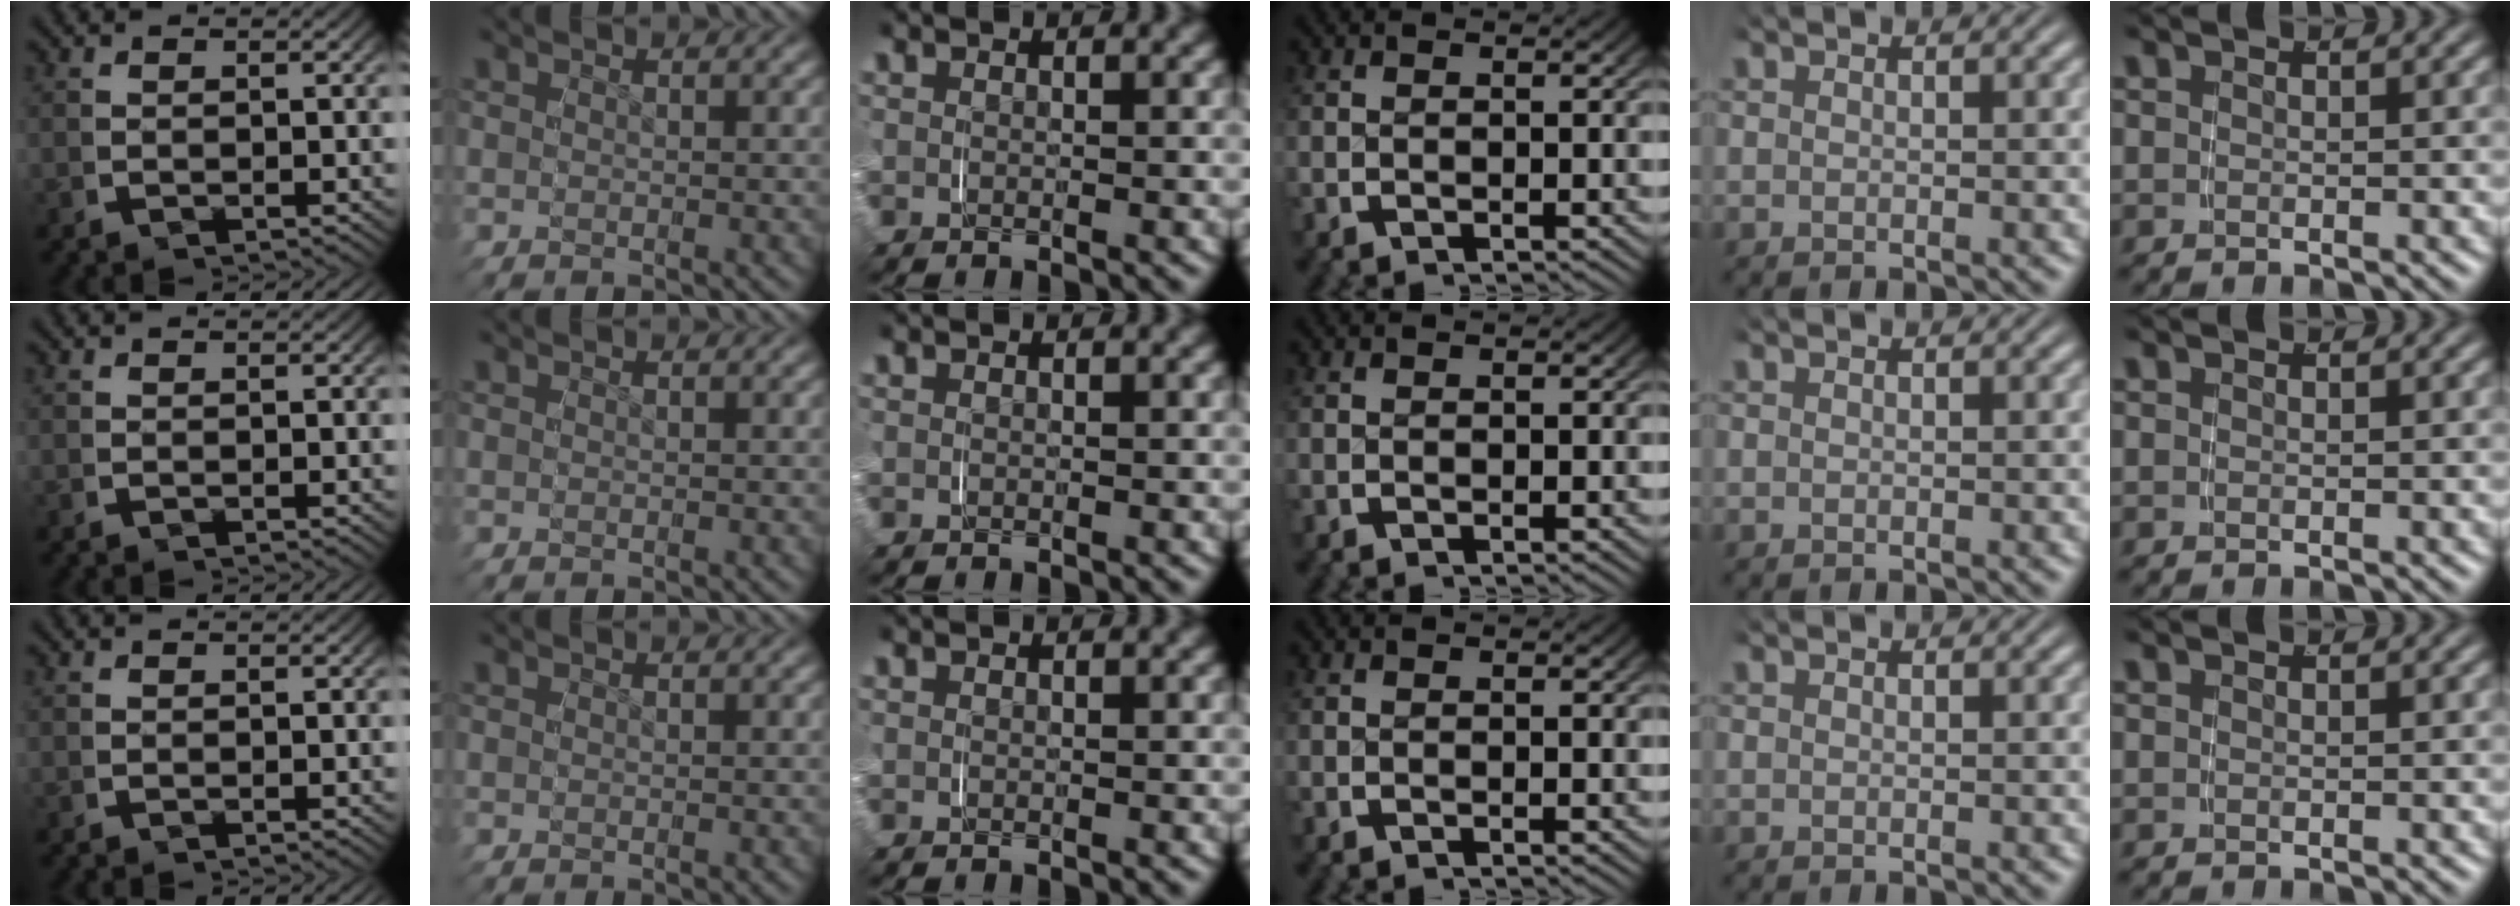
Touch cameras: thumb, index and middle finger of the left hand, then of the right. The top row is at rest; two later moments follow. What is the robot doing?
{"motion": "grasp_and_lifting", "object": "jewelry box"}